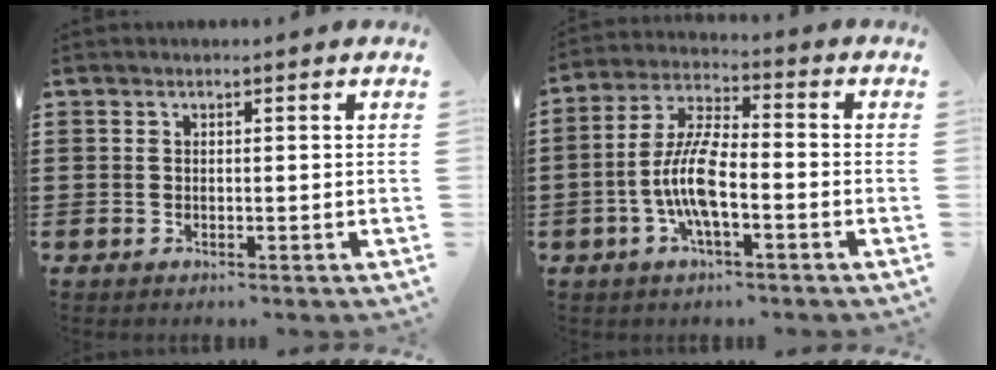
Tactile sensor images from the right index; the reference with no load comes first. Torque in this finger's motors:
{"motor_torque": [2.14, 0.00, 0.60, 0.21]}